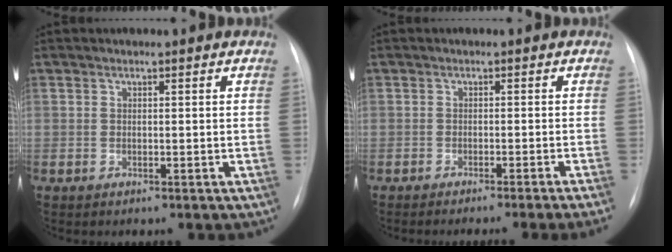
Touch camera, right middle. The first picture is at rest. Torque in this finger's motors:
{"motor_torque": [0.21, -0.21, 0.11, 0.03]}